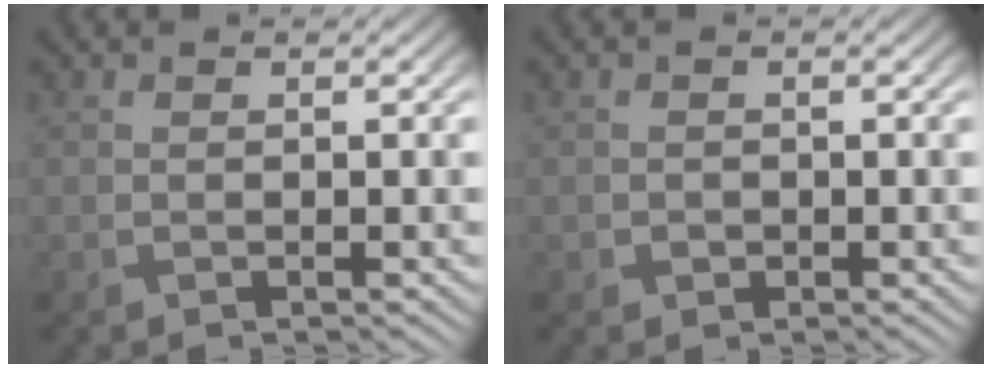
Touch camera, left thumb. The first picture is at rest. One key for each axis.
{"total": 0.8, "fx": -0.3, "fy": 0.7, "fz": 0.2, "tx": -0.001, "ty": -0.003, "tz": -0.007}